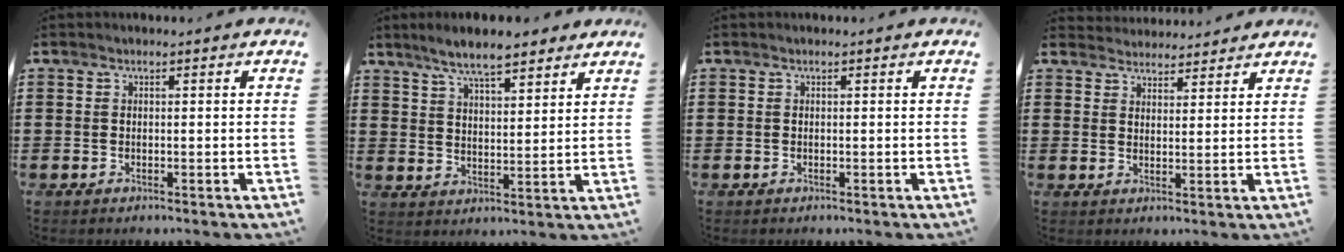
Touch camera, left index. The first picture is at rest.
{"total": 6.4, "force": [5.6, 1.1, 2.8], "torque": [-0.073, -0.011, 0.101]}
{"total": 0.0}
{"total": 3.1, "force": [3.1, 0.4, -0.4], "torque": [-0.003, -0.012, 0.059]}